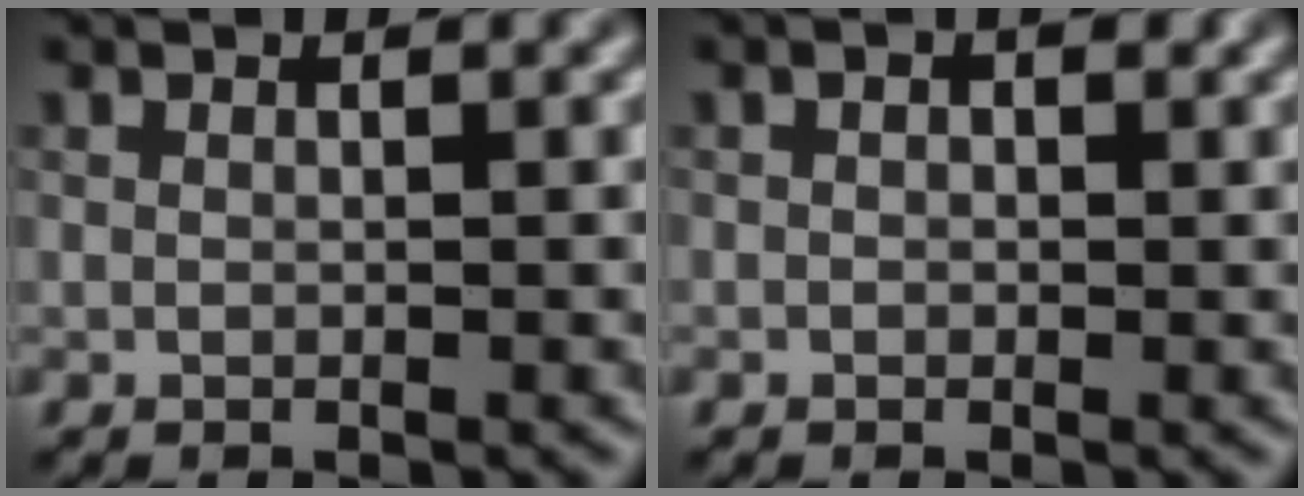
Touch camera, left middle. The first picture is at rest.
{"total": 0.5, "force": [-0.3, 0.3, 0.3], "torque": [-0.009, 0.003, 0.005]}